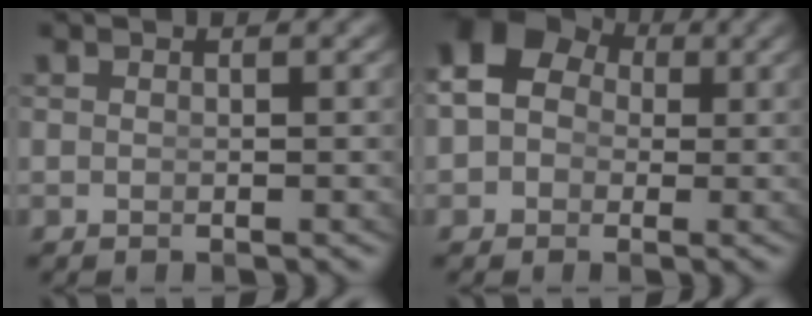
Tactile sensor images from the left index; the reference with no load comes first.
{"total": 7.8, "force": [1.7, 6.3, 4.2], "torque": [-0.083, -0.007, 0.021]}